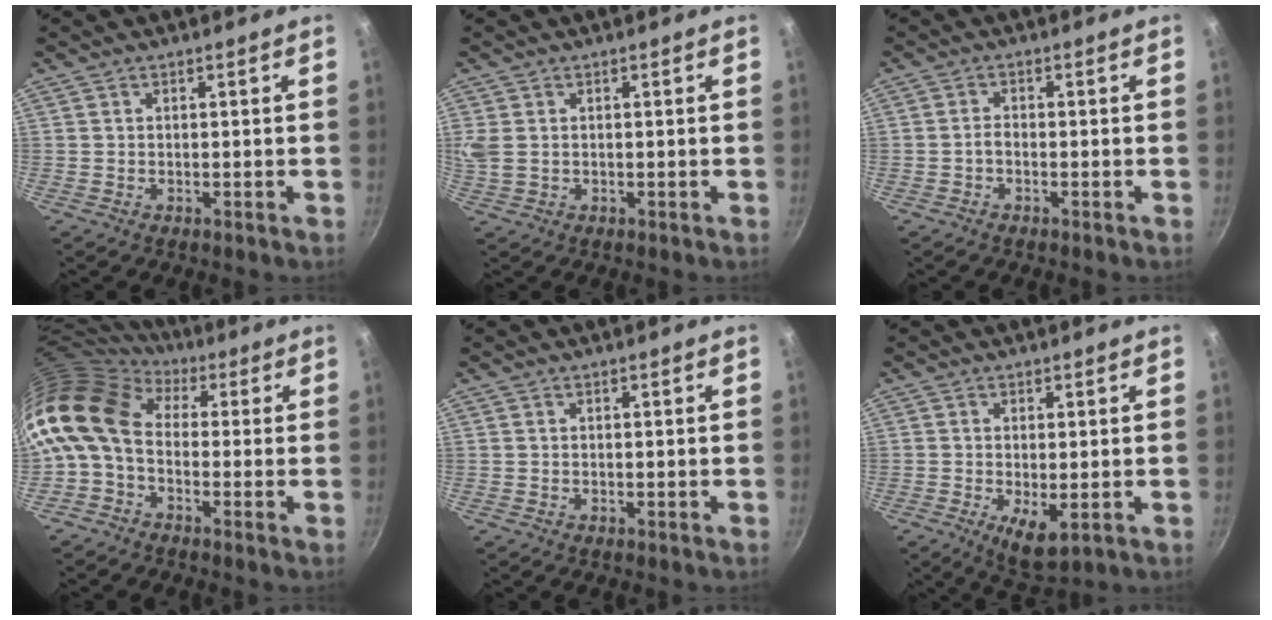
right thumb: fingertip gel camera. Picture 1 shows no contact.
{"total": 3.5, "force": [0.7, 2.5, 2.3], "torque": [-0.049, 0.001, 0.018]}
{"total": 1.4, "force": [-0.8, 0.6, 1.0], "torque": [-0.018, 0.011, -0.019]}
{"total": 13.9, "force": [0.7, 9.8, 9.8], "torque": [-0.193, 0.026, -0.011]}
{"total": 0.0}
{"total": 6.0, "force": [-1.4, 2.3, 5.4], "torque": [-0.084, -0.015, -0.011]}